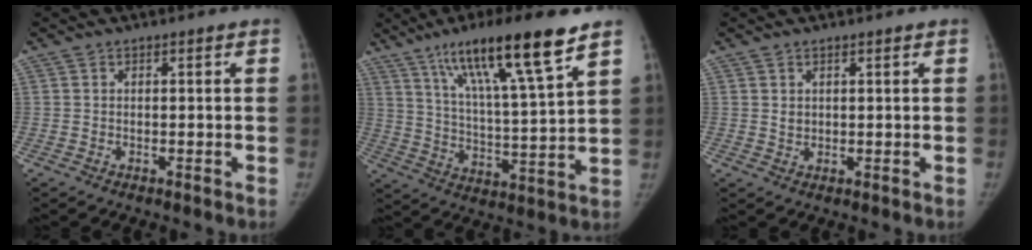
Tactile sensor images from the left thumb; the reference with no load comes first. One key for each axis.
{"total": 18.9, "fx": 11.9, "fy": 2.1, "fz": 14.6, "tx": -0.239, "ty": -0.045, "tz": 0.204}
{"total": 1.5, "fx": 0.8, "fy": 1.1, "fz": 0.7, "tx": -0.003, "ty": -0.006, "tz": 0.016}